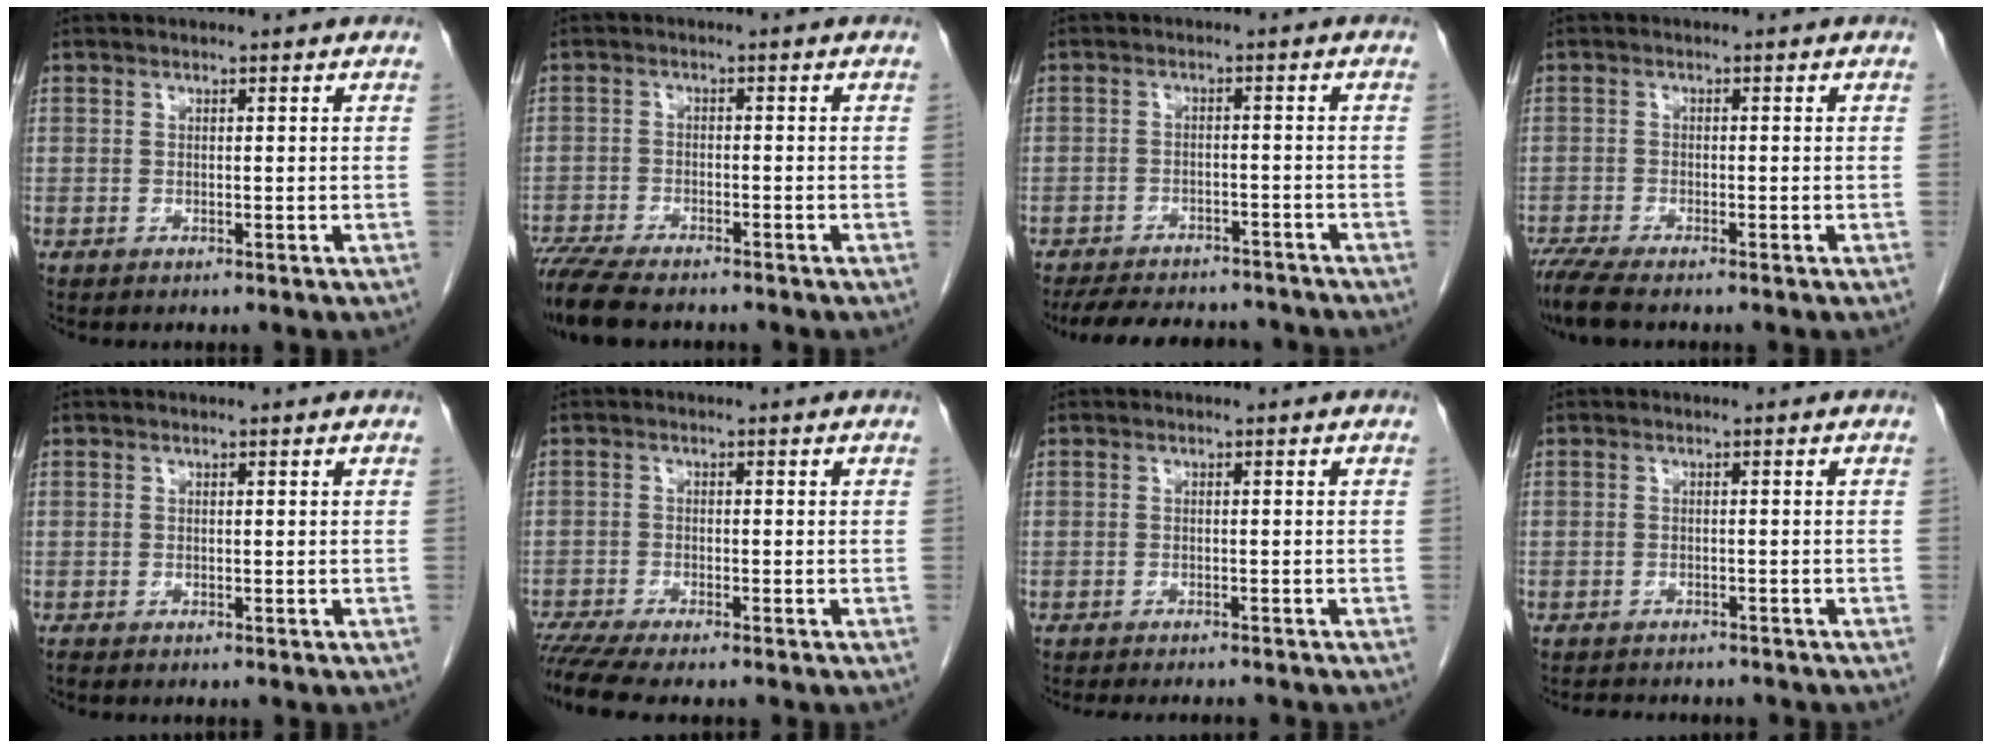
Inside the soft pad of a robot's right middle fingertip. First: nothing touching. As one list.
[{"total": 10.1, "force": [-8.5, 2.2, 4.9], "torque": [-0.086, -0.018, -0.139]}, {"total": 12.9, "force": [-11.4, 4.3, 4.1], "torque": [-0.076, 0.004, -0.149]}, {"total": 4.8, "force": [-3.9, 0.5, 2.7], "torque": [-0.054, -0.014, -0.070]}, {"total": 0.0}, {"total": 6.0, "force": [-5.2, 0.0, 3.0], "torque": [-0.047, -0.013, -0.088]}, {"total": 6.2, "force": [-5.7, 0.8, 2.1], "torque": [-0.020, -0.011, -0.076]}, {"total": 6.0, "force": [-5.4, 1.9, 1.8], "torque": [-0.023, 0.000, -0.067]}]